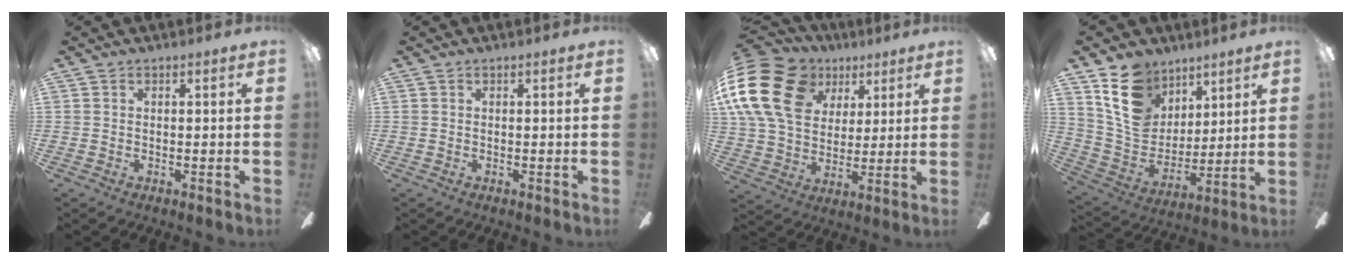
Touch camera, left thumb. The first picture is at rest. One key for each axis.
{"total": 0.0}
{"total": 22.1, "fx": 8.3, "fy": 16.2, "fz": 12.5, "tx": -0.262, "ty": -0.018, "tz": 0.150}
{"total": 16.7, "fx": 9.8, "fy": 12.2, "fz": 6.0, "tx": -0.115, "ty": -0.049, "tz": 0.196}